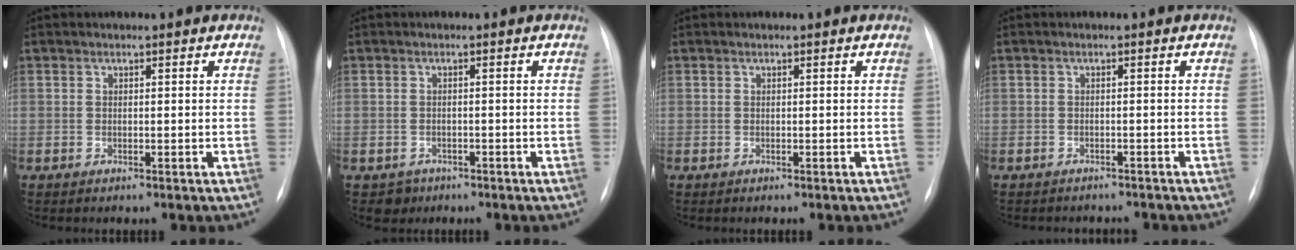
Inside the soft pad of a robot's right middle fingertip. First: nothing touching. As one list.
[{"total": 2.4, "force": [-1.5, 1.9, 0.0], "torque": [0.000, 0.008, -0.020]}, {"total": 0.0}, {"total": 4.9, "force": [-4.4, 2.0, 0.6], "torque": [-0.002, 0.003, -0.051]}]